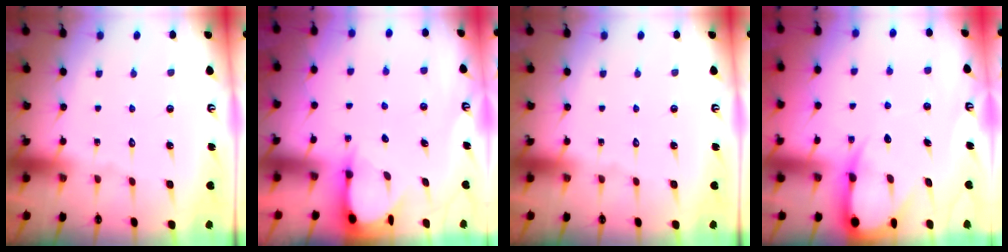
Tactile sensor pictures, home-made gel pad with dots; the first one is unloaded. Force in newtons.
{"total": 3.6, "press": 3.5, "slide": 0.3}
{"total": 0.0}
{"total": 8.1, "press": 8.0, "slide": 0.9}